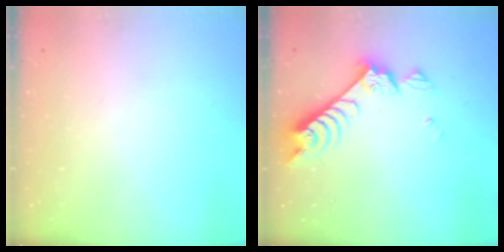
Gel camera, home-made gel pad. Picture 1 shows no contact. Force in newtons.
{"total": 8.3, "press": 8.2, "slide": 1.3}